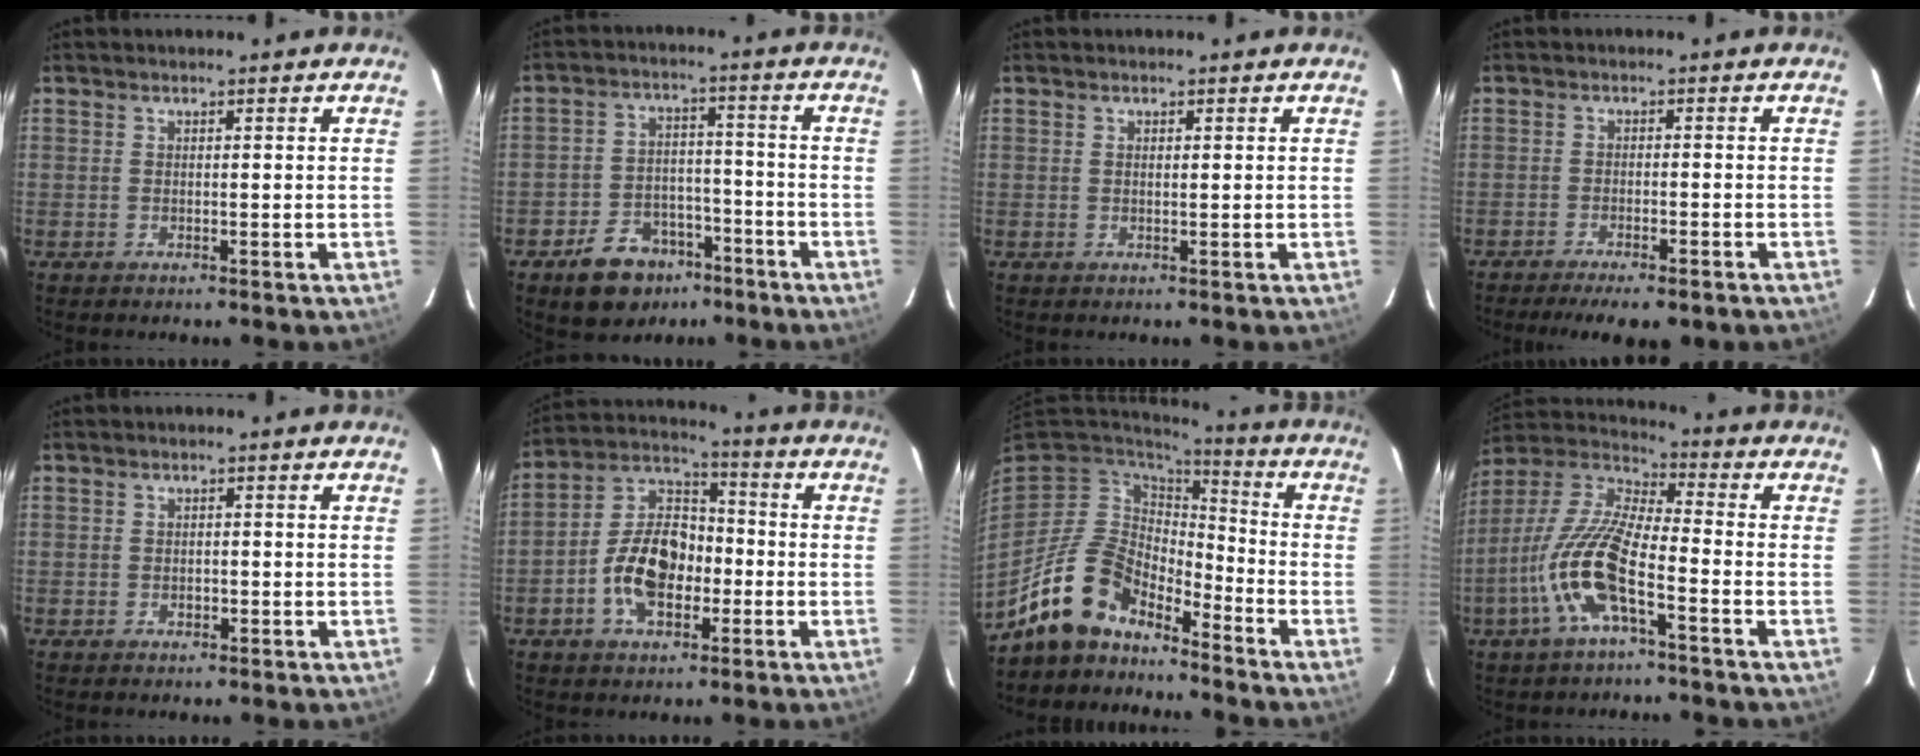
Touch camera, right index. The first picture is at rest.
{"total": 11.5, "force": [-7.6, 7.4, 4.6], "torque": [-0.103, 0.024, -0.101]}
{"total": 0.6, "force": [0.2, 0.2, 0.5], "torque": [-0.009, 0.002, 0.003]}
{"total": 8.8, "force": [-6.8, 2.2, 5.1], "torque": [-0.112, -0.025, -0.102]}
{"total": 1.5, "force": [-0.5, 1.3, 0.7], "torque": [-0.010, 0.003, -0.005]}
{"total": 12.8, "force": [-4.1, 7.8, 9.3], "torque": [-0.185, 0.024, -0.069]}
{"total": 13.0, "force": [-10.5, 6.0, 4.8], "torque": [-0.105, 0.017, -0.195]}
{"total": 14.6, "force": [-6.1, 3.6, 12.8], "torque": [-0.269, -0.006, -0.126]}